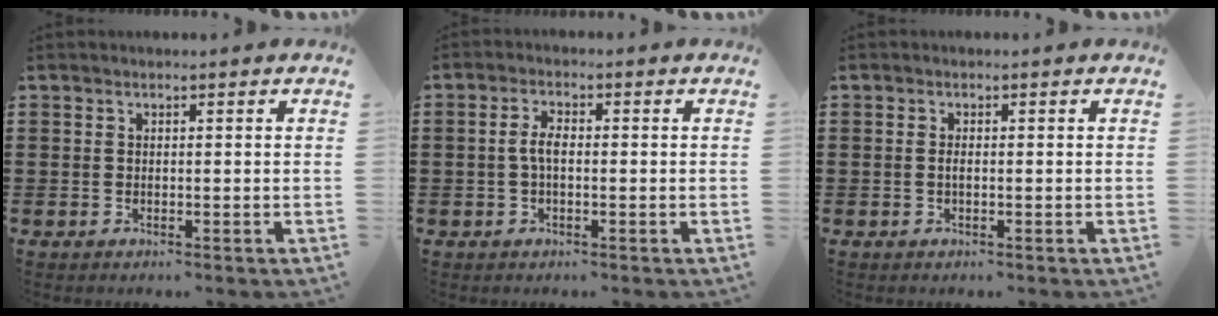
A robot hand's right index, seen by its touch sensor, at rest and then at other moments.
{"total": 3.1, "force": [-0.4, 1.2, 2.8], "torque": [-0.067, -0.001, -0.013]}
{"total": 0.7, "force": [-0.2, 0.2, 0.7], "torque": [-0.014, -0.003, -0.003]}